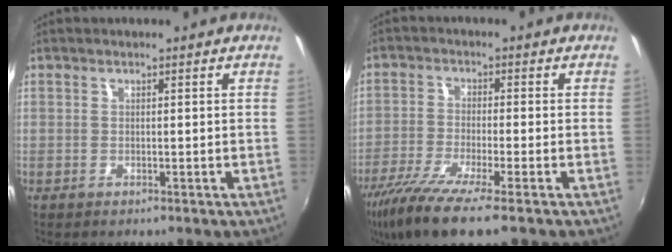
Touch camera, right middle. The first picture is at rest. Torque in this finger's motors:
{"motor_torque": [1.11, -1.03, 0.21, 0.10]}